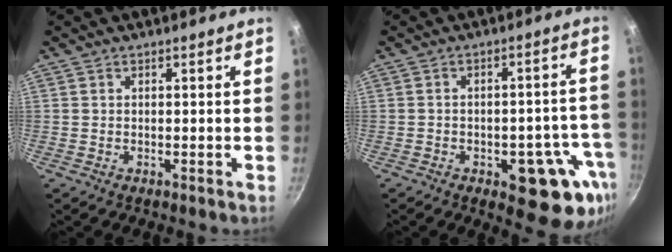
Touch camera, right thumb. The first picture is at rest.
{"total": 13.6, "force": [-5.6, 6.4, 10.6], "torque": [-0.070, 0.023, -0.070]}